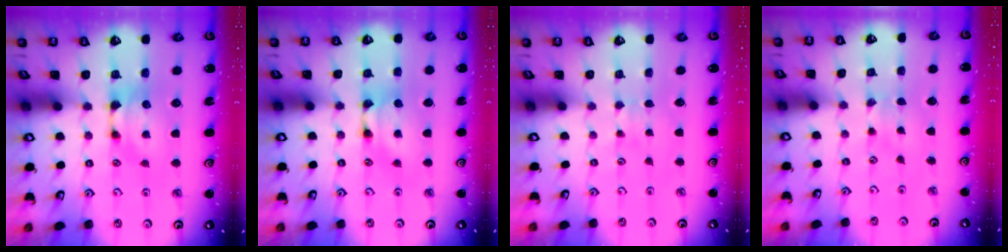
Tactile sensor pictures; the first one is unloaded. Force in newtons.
{"total": 1.8, "press": 1.8, "slide": 0.2}
{"total": 3.1, "press": 3.1, "slide": 0.4}
{"total": 1.2, "press": 1.2, "slide": 0.1}